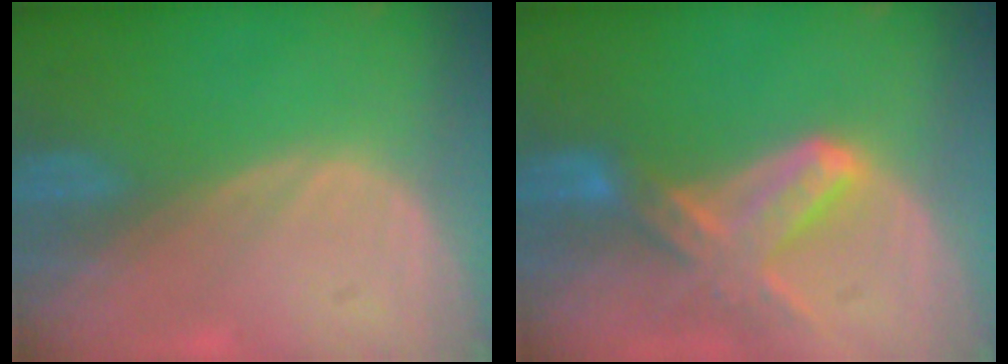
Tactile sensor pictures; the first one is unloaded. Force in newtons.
{"total": 7.4, "press": 6.7, "slide": 3.2}